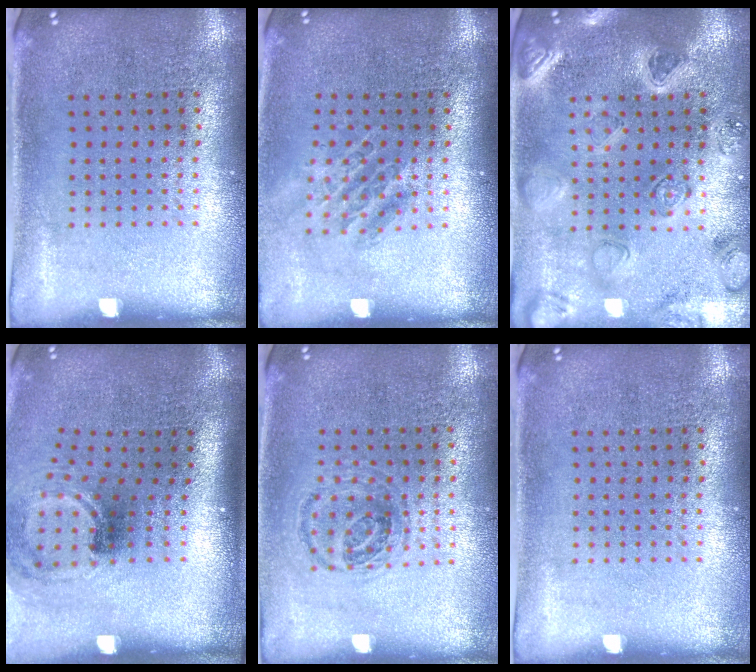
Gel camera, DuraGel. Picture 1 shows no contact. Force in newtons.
{"total": 1.4, "press": 1.1, "slide": 0.9}
{"total": 2.2, "press": 2.2, "slide": 0.2}
{"total": 1.8, "press": 1.2, "slide": 1.4}
{"total": 1.0, "press": 0.9, "slide": 0.4}
{"total": 0.0}